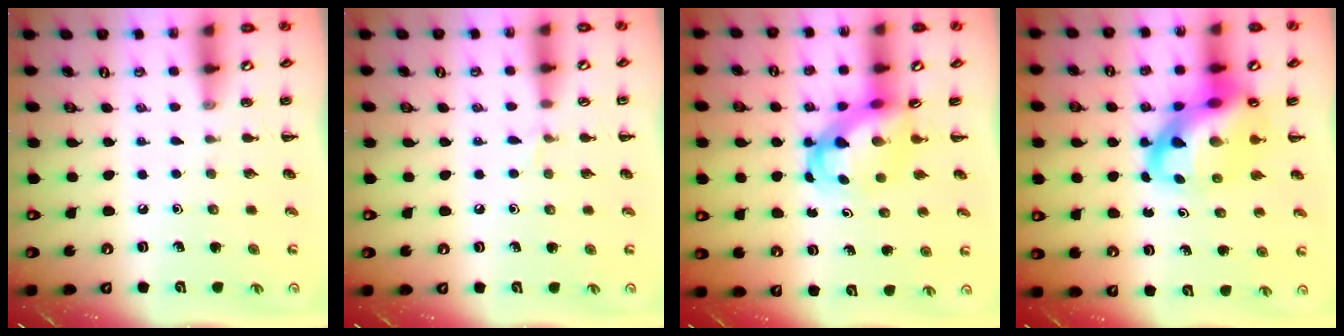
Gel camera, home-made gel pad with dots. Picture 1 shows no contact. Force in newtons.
{"total": 3.5, "press": 3.3, "slide": 1.2}
{"total": 4.3, "press": 4.1, "slide": 1.1}
{"total": 14.9, "press": 14.3, "slide": 4.1}